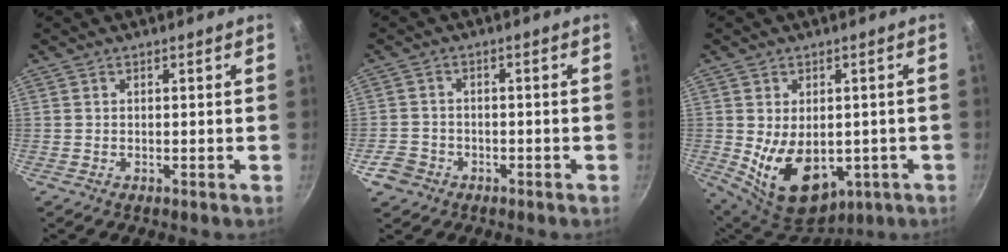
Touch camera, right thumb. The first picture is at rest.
{"total": 4.6, "force": [-2.4, 3.7, 1.4], "torque": [-0.021, 0.030, -0.039]}
{"total": 14.4, "force": [-2.2, 9.5, 10.5], "torque": [-0.144, -0.017, -0.005]}